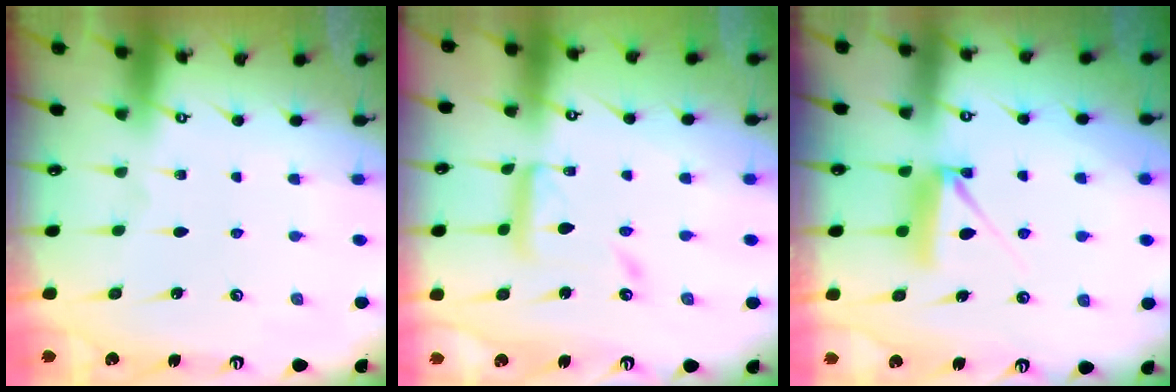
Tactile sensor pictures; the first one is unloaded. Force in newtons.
{"total": 13.1, "press": 13.1, "slide": 1.1}
{"total": 7.7, "press": 7.7, "slide": 0.3}